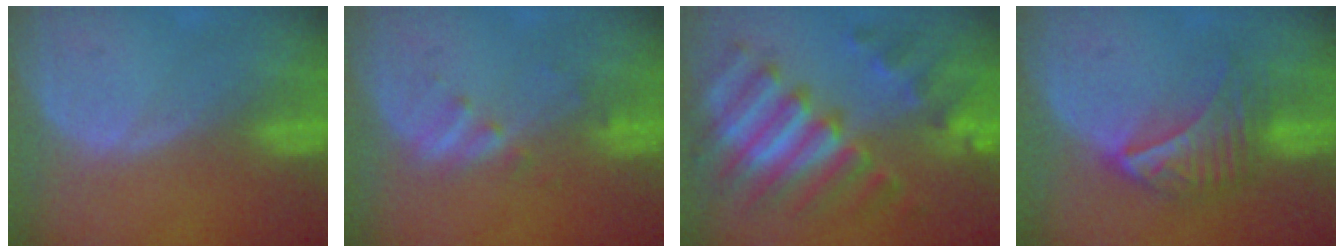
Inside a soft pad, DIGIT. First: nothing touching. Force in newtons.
{"total": 2.3, "press": 2.3, "slide": 0.3}
{"total": 11.6, "press": 11.6, "slide": 1.1}
{"total": 7.4, "press": 6.5, "slide": 3.6}